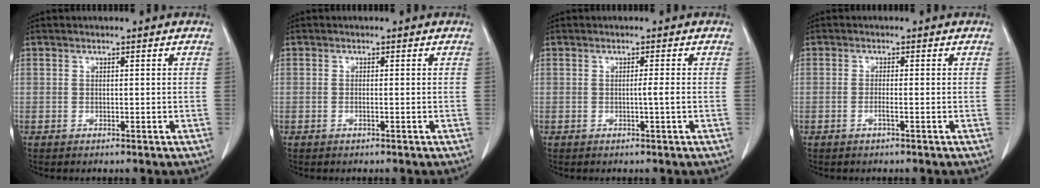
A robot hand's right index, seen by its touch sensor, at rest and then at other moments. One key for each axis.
{"total": 0.5, "fx": -0.2, "fy": 0.0, "fz": 0.5, "tx": -0.010, "ty": 0.000, "tz": -0.002}
{"total": 1.3, "fx": -0.3, "fy": -0.5, "fz": 1.2, "tx": -0.016, "ty": 0.000, "tz": -0.005}
{"total": 1.2, "fx": -0.5, "fy": -0.1, "fz": 1.1, "tx": -0.021, "ty": 0.000, "tz": -0.010}